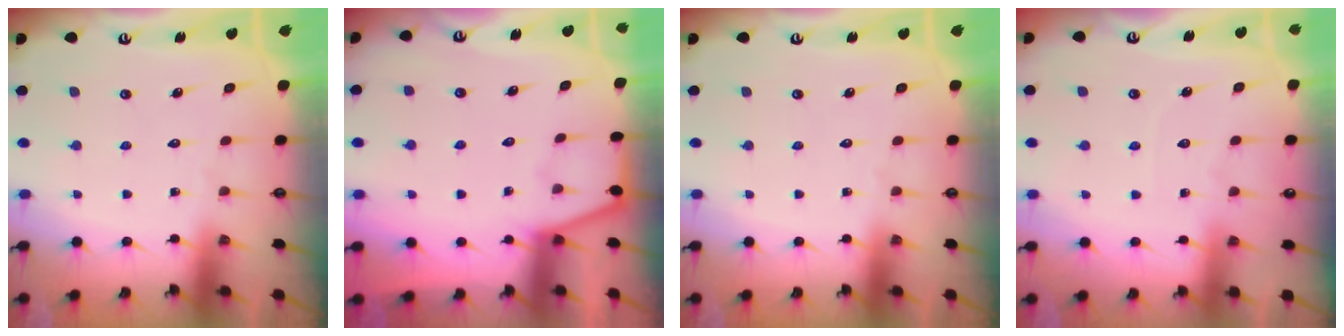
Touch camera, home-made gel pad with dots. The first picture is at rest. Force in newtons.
{"total": 2.3, "press": 2.3, "slide": 0.2}
{"total": 0.0}
{"total": 3.0, "press": 2.9, "slide": 0.4}